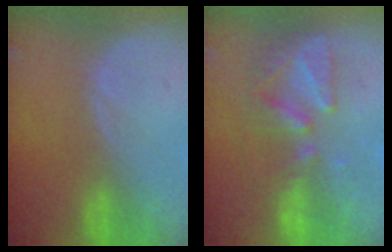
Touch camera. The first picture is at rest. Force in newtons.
{"total": 8.4, "press": 7.7, "slide": 3.4}